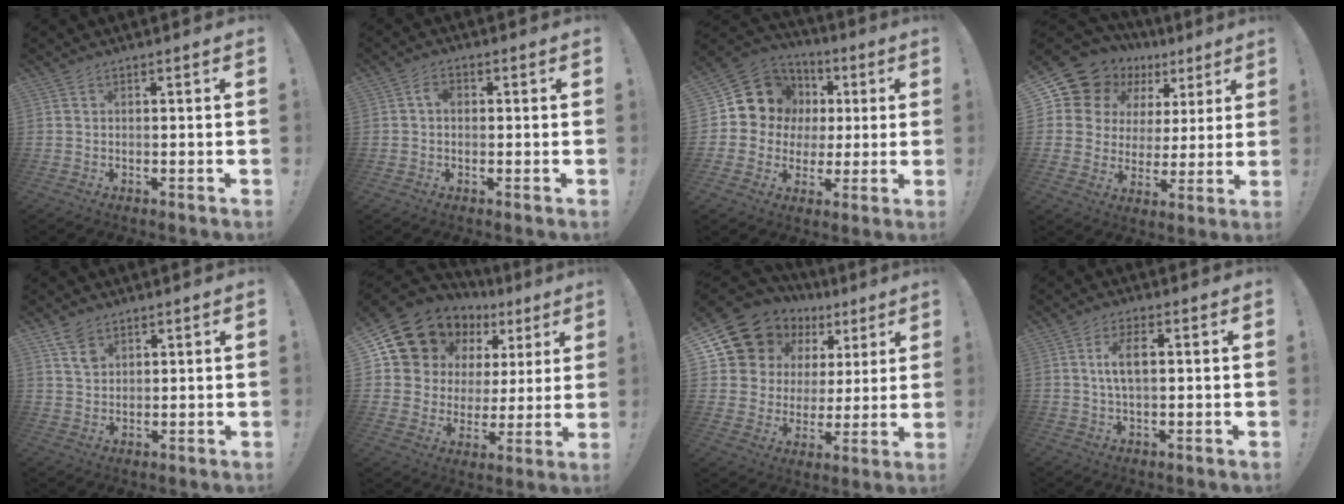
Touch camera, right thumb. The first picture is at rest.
{"total": 1.0, "force": [-0.1, 0.8, 0.6], "torque": [-0.004, 0.003, -0.005]}
{"total": 11.4, "force": [2.6, 10.8, 2.7], "torque": [-0.035, -0.017, 0.068]}
{"total": 12.5, "force": [8.6, 8.3, 3.8], "torque": [-0.072, -0.065, 0.169]}
{"total": 5.8, "force": [3.7, 3.6, 2.6], "torque": [-0.038, -0.017, 0.071]}
{"total": 12.4, "force": [10.0, 6.7, 2.9], "torque": [-0.059, -0.081, 0.194]}
{"total": 13.7, "force": [9.5, 8.7, 4.6], "torque": [-0.084, -0.067, 0.190]}
{"total": 6.2, "force": [1.1, 2.5, 5.5], "torque": [-0.098, 0.000, 0.014]}